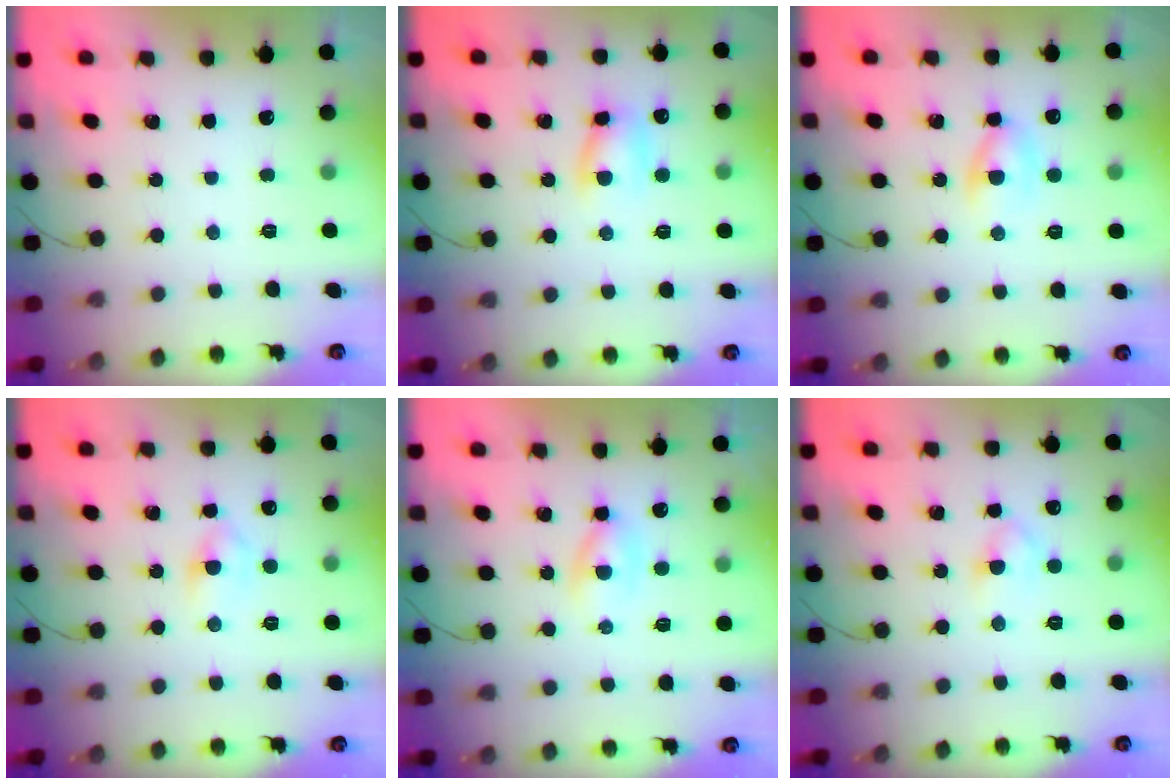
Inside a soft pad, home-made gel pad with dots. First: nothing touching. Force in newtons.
{"total": 6.6, "press": 6.6, "slide": 0.7}
{"total": 5.6, "press": 5.4, "slide": 1.3}
{"total": 2.7, "press": 2.5, "slide": 1.1}
{"total": 2.7, "press": 2.5, "slide": 1.1}
{"total": 3.5, "press": 3.2, "slide": 1.3}